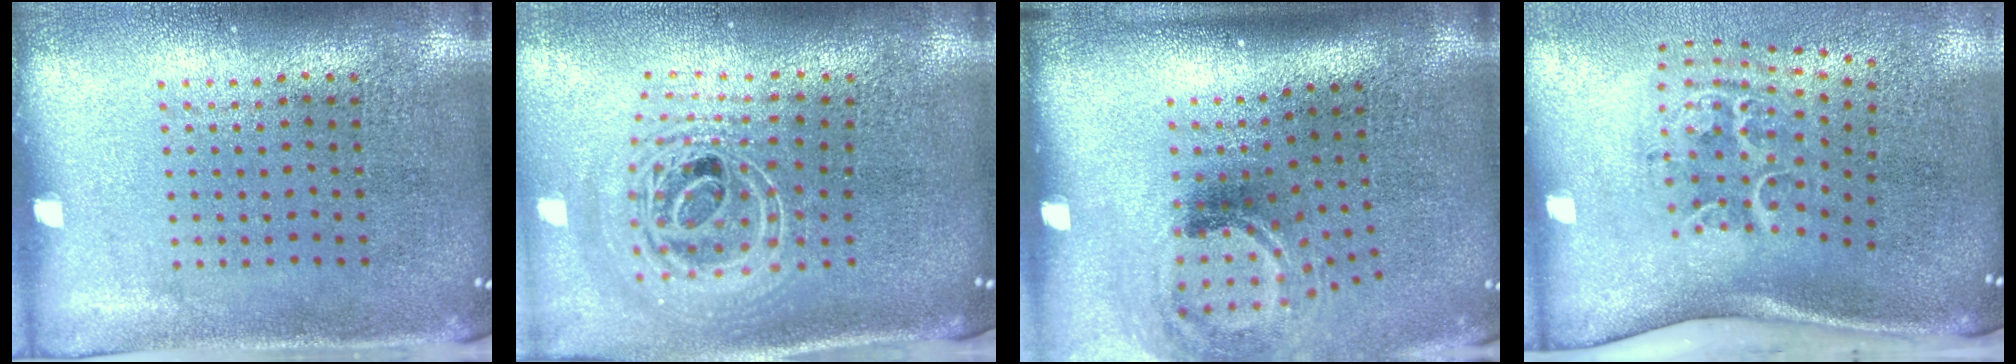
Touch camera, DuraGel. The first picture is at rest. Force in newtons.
{"total": 2.7, "press": 1.9, "slide": 1.8}
{"total": 2.0, "press": 1.3, "slide": 1.6}
{"total": 2.3, "press": 1.3, "slide": 1.9}